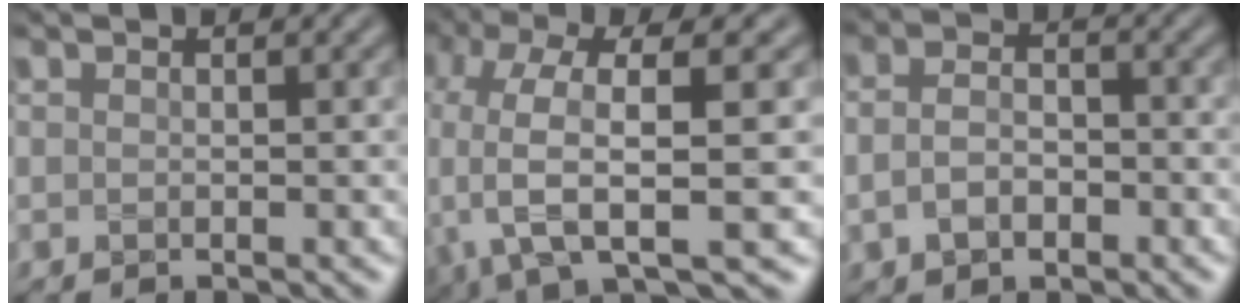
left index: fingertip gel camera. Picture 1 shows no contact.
{"total": 10.3, "force": [-1.4, 3.8, 9.5], "torque": [-0.193, -0.005, -0.026]}
{"total": 3.2, "force": [-0.9, 2.0, 2.4], "torque": [-0.053, -0.002, -0.022]}